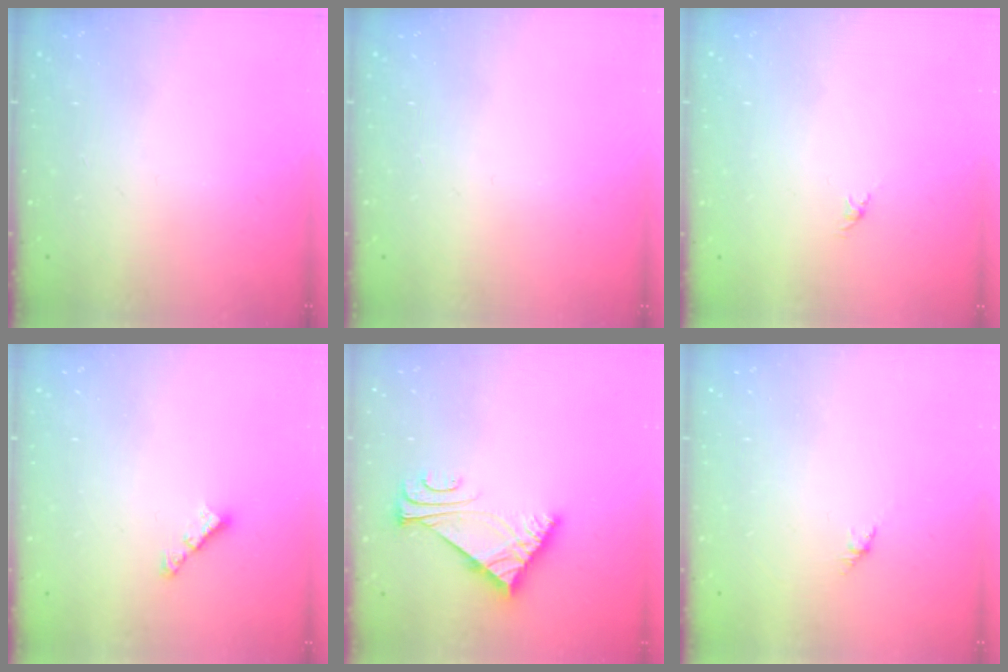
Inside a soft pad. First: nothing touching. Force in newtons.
{"total": 0.0}
{"total": 0.0}
{"total": 3.4, "press": 3.3, "slide": 0.6}
{"total": 7.9, "press": 7.7, "slide": 1.5}
{"total": 2.7, "press": 2.6, "slide": 0.7}